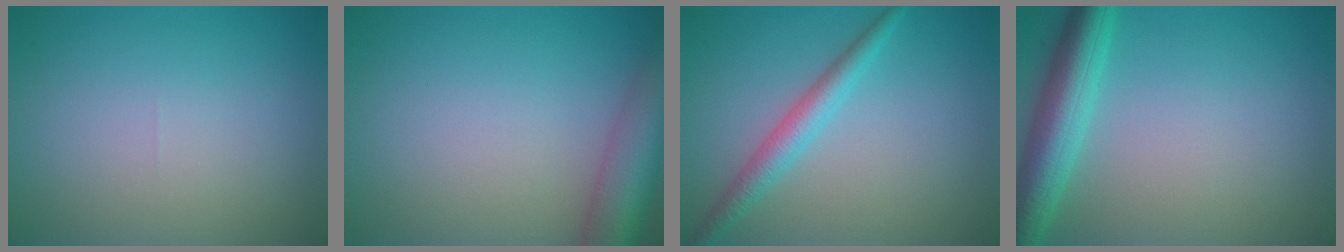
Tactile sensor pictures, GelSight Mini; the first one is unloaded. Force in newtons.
{"total": 6.9, "press": 6.9, "slide": 0.4}
{"total": 2.8, "press": 2.8, "slide": 0.1}
{"total": 5.5, "press": 5.5, "slide": 0.2}